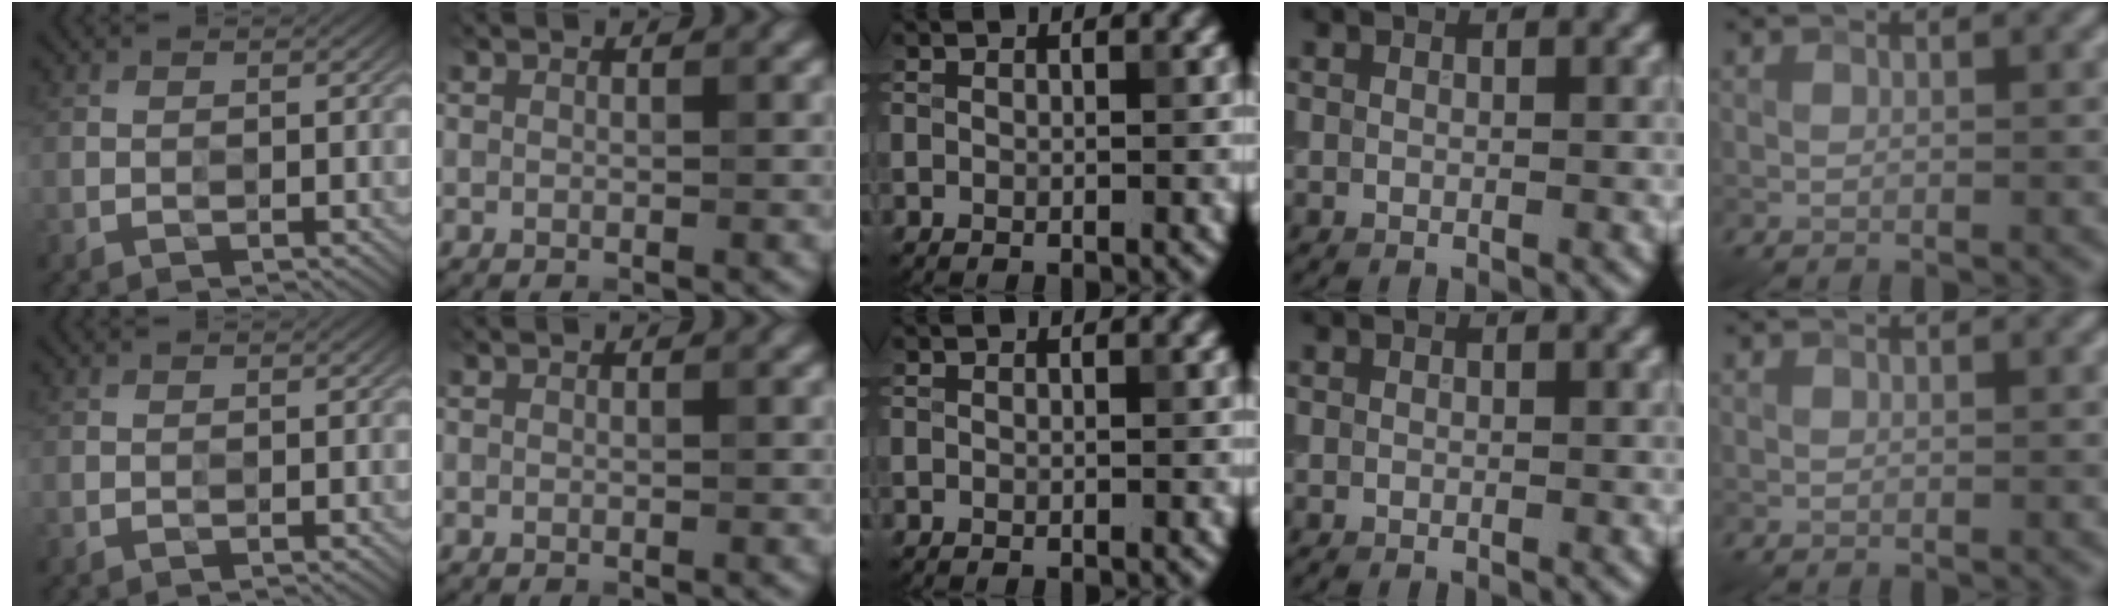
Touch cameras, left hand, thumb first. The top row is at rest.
{}